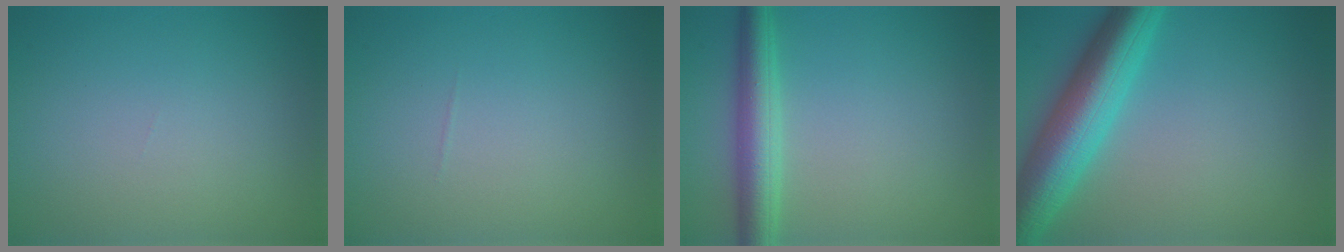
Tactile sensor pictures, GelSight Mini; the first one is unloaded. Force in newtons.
{"total": 0.0}
{"total": 4.2, "press": 4.2, "slide": 0.1}
{"total": 8.3, "press": 8.3, "slide": 0.1}